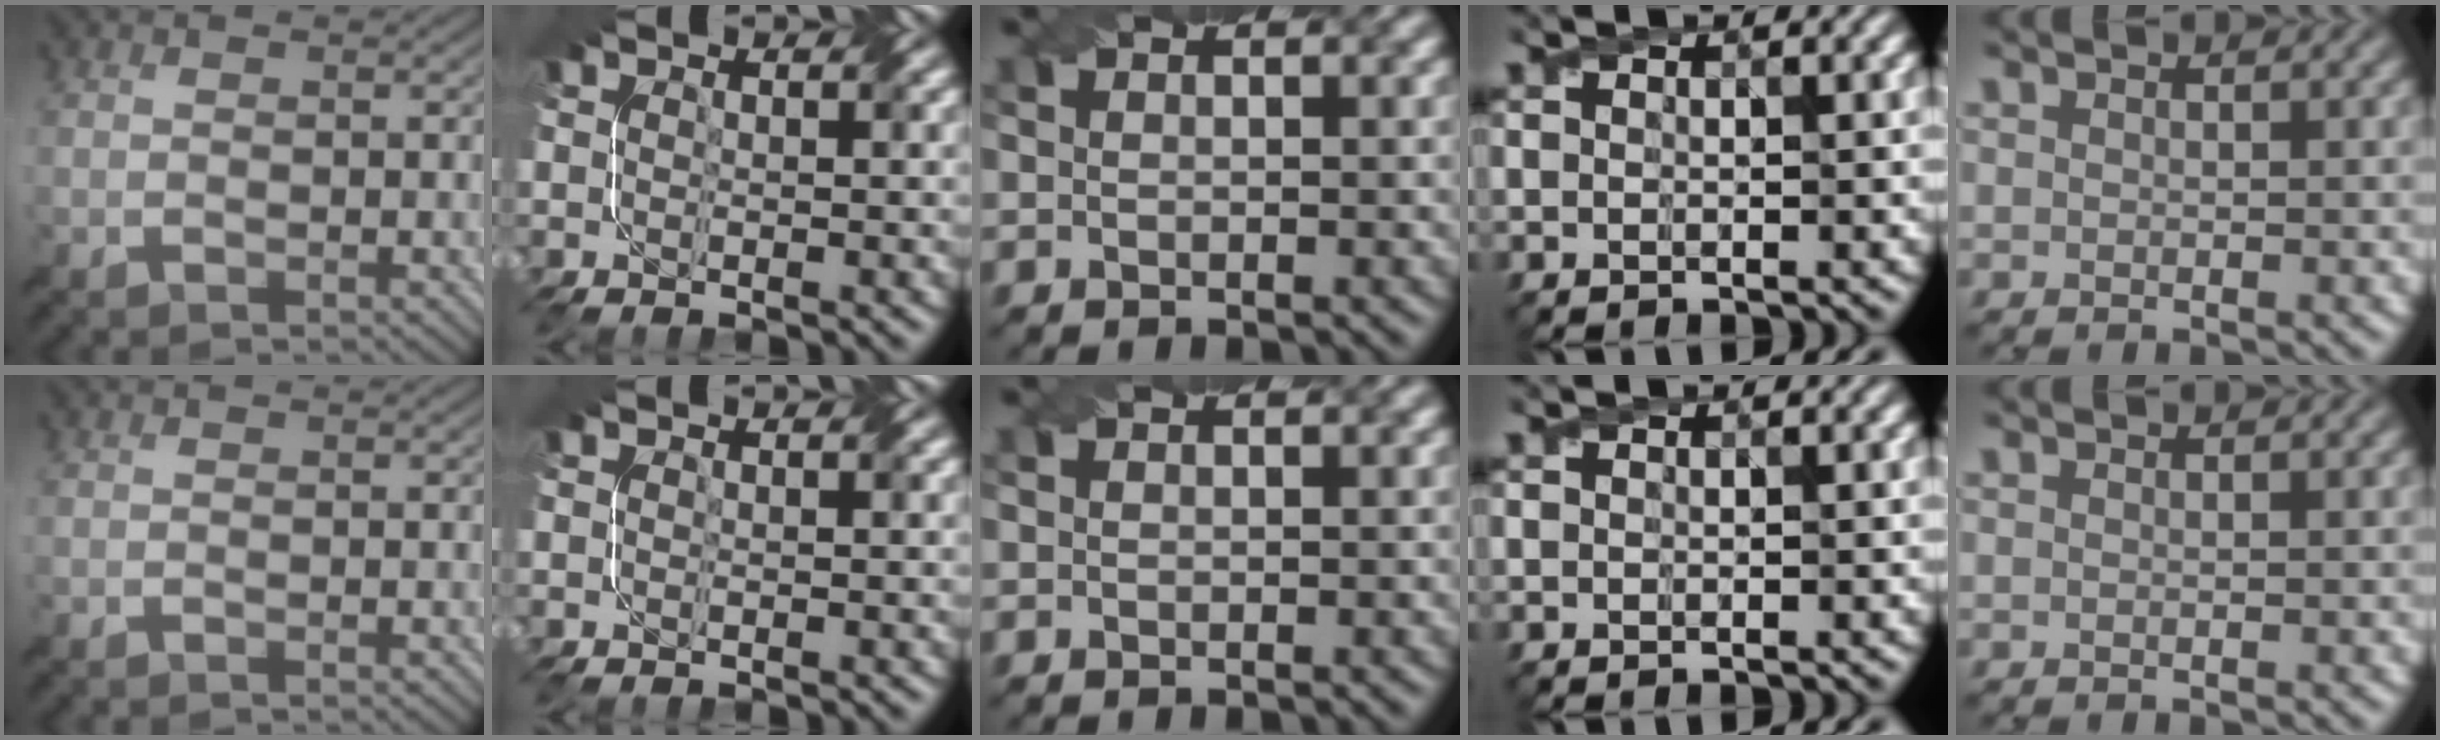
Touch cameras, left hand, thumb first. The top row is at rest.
{}